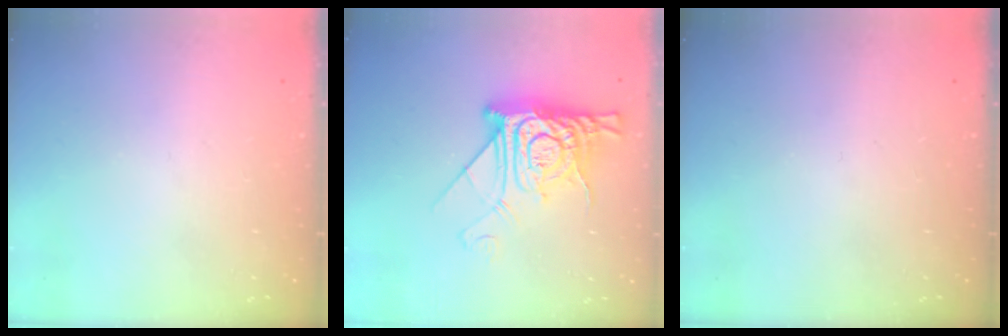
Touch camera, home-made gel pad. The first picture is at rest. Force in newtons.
{"total": 15.4, "press": 15.3, "slide": 1.5}
{"total": 0.0}